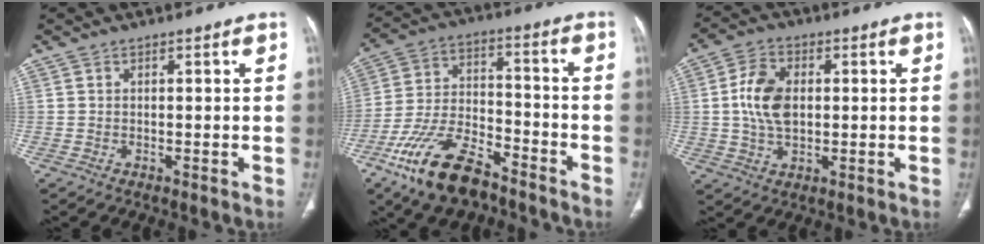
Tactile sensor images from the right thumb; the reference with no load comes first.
{"total": 16.1, "force": [-10.7, 7.2, 9.7], "torque": [-0.178, 0.056, -0.198]}
{"total": 8.9, "force": [0.7, 5.7, 6.9], "torque": [-0.126, 0.003, 0.013]}